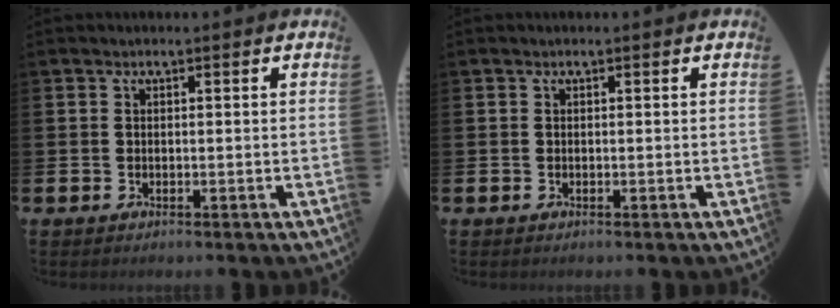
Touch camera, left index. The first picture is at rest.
{"total": 0.0}